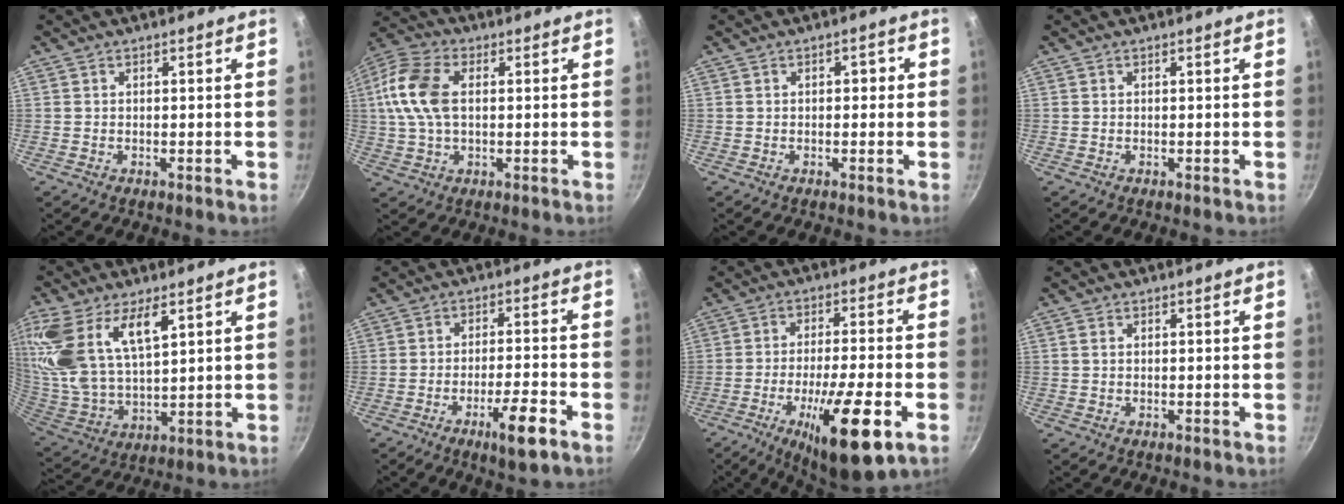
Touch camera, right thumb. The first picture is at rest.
{"total": 12.3, "force": [1.6, 7.5, 9.6], "torque": [-0.189, 0.019, 0.018]}
{"total": 2.1, "force": [0.2, 1.4, 1.5], "torque": [-0.009, 0.006, 0.000]}
{"total": 0.0}
{"total": 20.1, "force": [10.0, 9.8, 14.5], "torque": [-0.297, -0.024, 0.207]}
{"total": 7.7, "force": [-4.2, 1.0, 6.4], "torque": [-0.105, 0.021, -0.065]}
{"total": 17.0, "force": [-6.8, 3.7, 15.2], "torque": [-0.243, 0.016, -0.107]}
{"total": 0.9, "force": [0.3, 0.5, 0.6], "torque": [-0.012, 0.002, 0.004]}